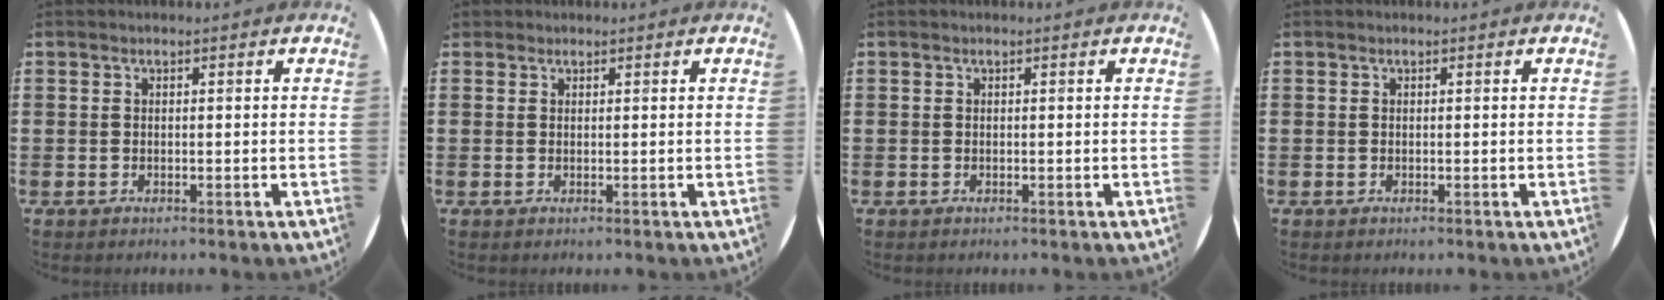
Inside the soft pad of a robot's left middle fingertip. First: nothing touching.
{"total": 0.6, "force": [0.5, 0.3, -0.1], "torque": [0.001, 0.003, 0.011]}
{"total": 0.0}
{"total": 0.0}